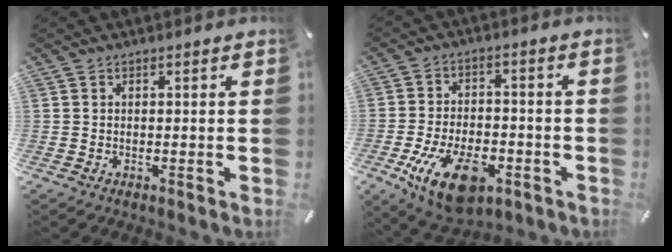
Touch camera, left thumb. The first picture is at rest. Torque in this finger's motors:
{"motor_torque": [0.54, 3.14, 1.22, 0.78, 0.42]}